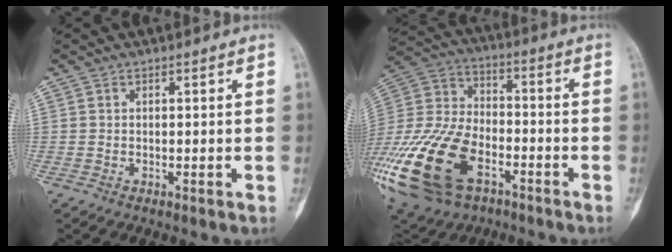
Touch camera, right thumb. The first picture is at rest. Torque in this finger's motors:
{"motor_torque": [2.45, 2.56, 1.70, -1.07, 0.80]}